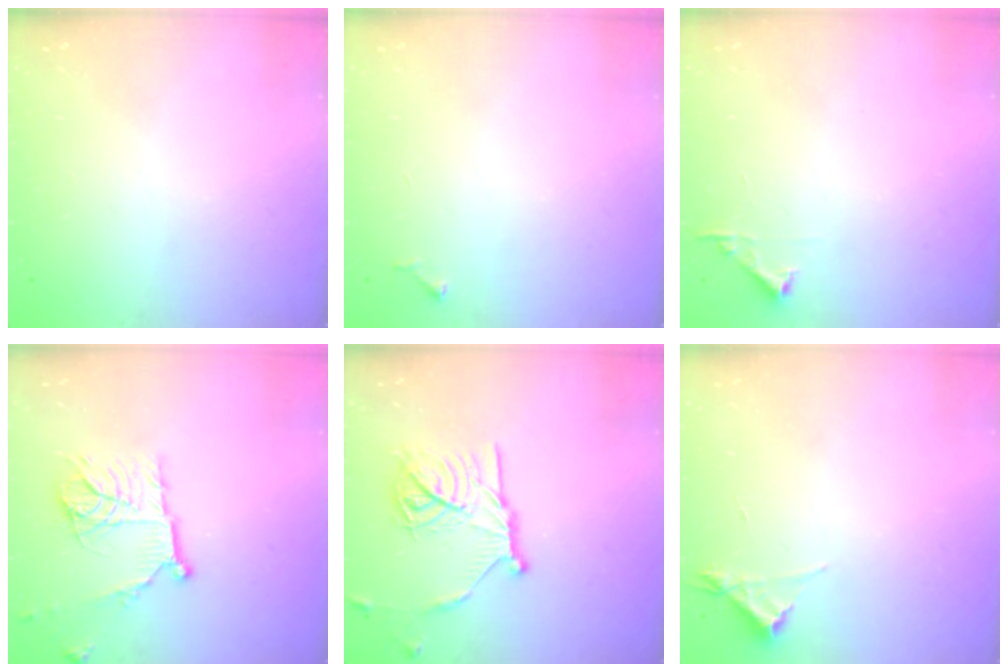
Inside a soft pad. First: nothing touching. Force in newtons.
{"total": 4.2, "press": 4.1, "slide": 0.4}
{"total": 4.4, "press": 4.4, "slide": 0.4}
{"total": 14.9, "press": 14.8, "slide": 1.4}
{"total": 17.0, "press": 17.0, "slide": 1.0}
{"total": 3.0, "press": 3.0, "slide": 0.3}